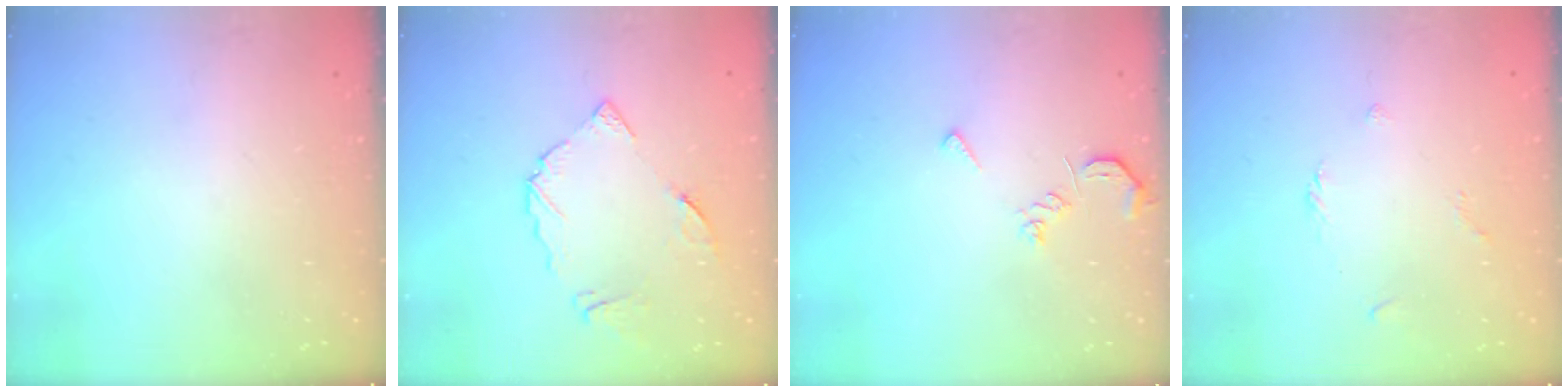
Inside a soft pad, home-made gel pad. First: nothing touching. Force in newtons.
{"total": 9.0, "press": 9.0, "slide": 1.0}
{"total": 6.3, "press": 6.3, "slide": 0.6}
{"total": 2.0, "press": 1.9, "slide": 0.6}